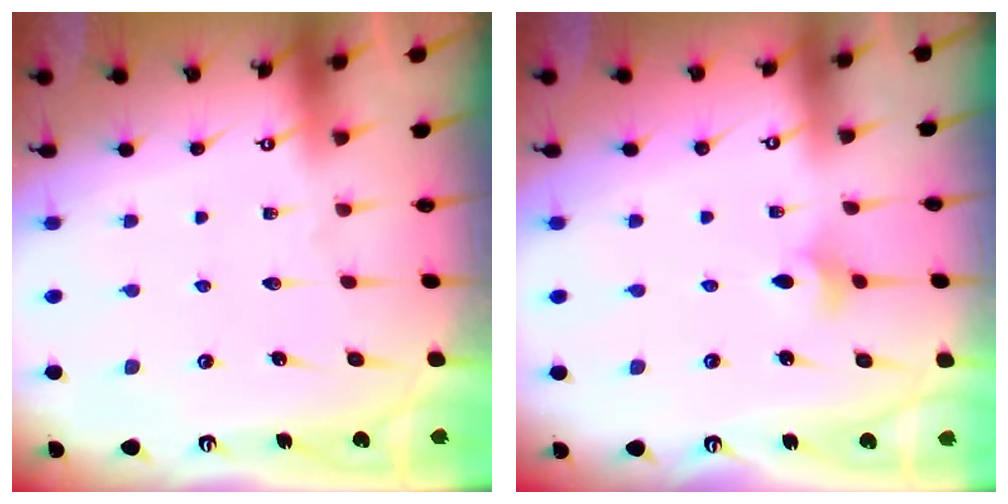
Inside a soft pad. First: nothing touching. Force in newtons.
{"total": 3.3, "press": 3.2, "slide": 0.8}